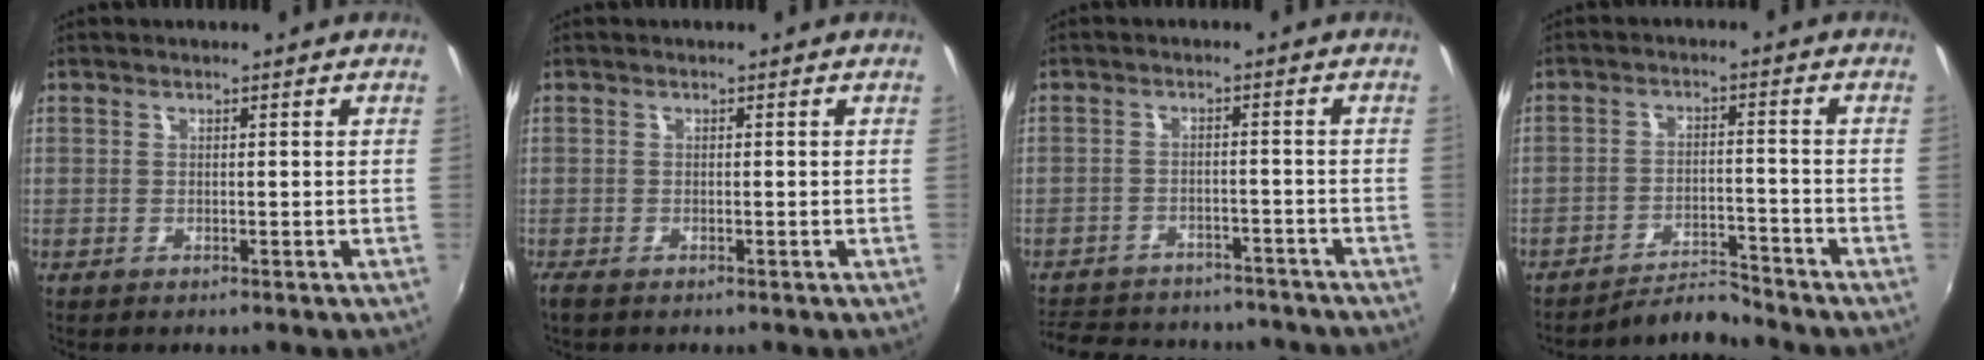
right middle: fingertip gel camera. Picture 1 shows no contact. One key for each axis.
{"total": 1.8, "fx": -1.4, "fy": 0.6, "fz": 0.9, "tx": -0.019, "ty": -0.006, "tz": -0.024}
{"total": 20.0, "fx": -17.0, "fy": 7.6, "fz": 7.5, "tx": -0.165, "ty": 0.011, "tz": -0.222}
{"total": 5.1, "fx": -5.1, "fy": -0.6, "fz": 0.0, "tx": -0.015, "ty": 0.013, "tz": -0.088}